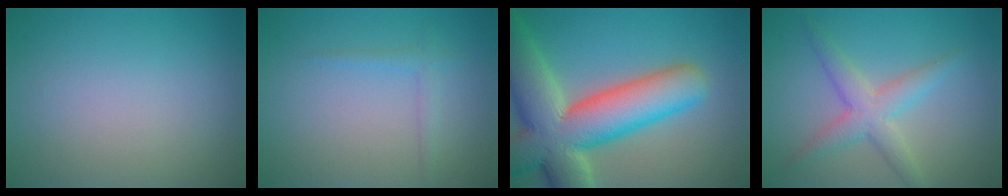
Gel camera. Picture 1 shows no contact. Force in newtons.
{"total": 1.4, "press": 1.4, "slide": 0.0}
{"total": 13.5, "press": 13.5, "slide": 1.2}
{"total": 3.6, "press": 3.6, "slide": 0.1}